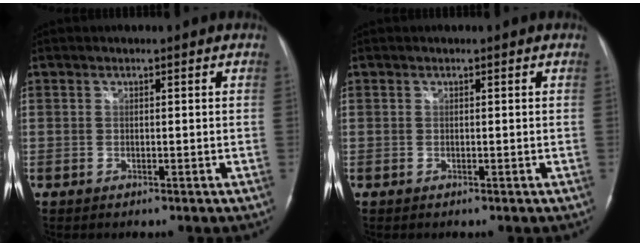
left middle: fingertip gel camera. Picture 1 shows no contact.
{"total": 0.0}